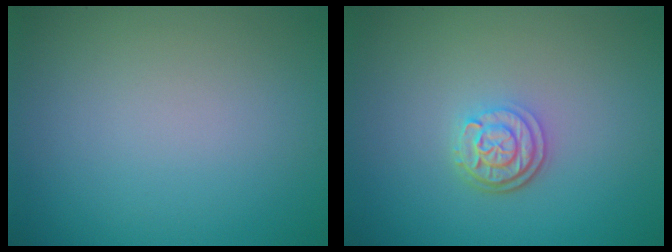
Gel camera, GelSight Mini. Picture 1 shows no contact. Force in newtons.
{"total": 2.9, "press": 2.4, "slide": 1.7}